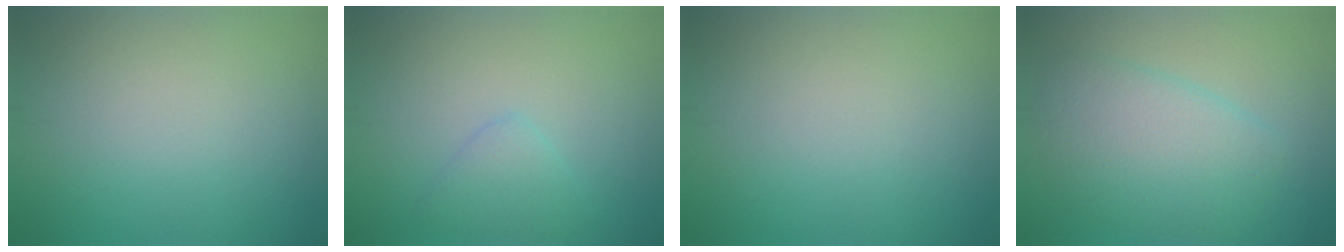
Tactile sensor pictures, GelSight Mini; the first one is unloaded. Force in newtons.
{"total": 2.0, "press": 2.0, "slide": 0.0}
{"total": 0.0}
{"total": 5.1, "press": 5.1, "slide": 0.3}